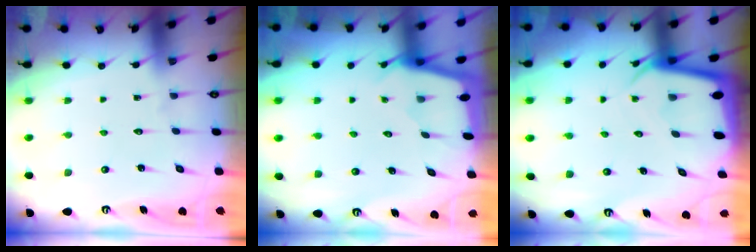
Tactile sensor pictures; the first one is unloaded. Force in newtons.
{"total": 1.9, "press": 1.9, "slide": 0.1}
{"total": 2.6, "press": 2.6, "slide": 0.1}